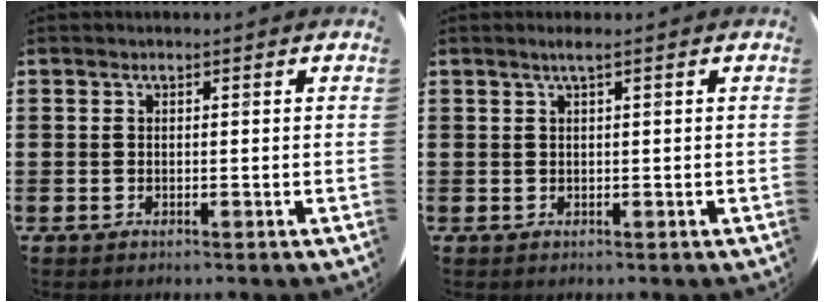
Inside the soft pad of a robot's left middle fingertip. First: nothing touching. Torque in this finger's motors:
{"motor_torque": [0.40, -0.30, 0.01, 0.04]}